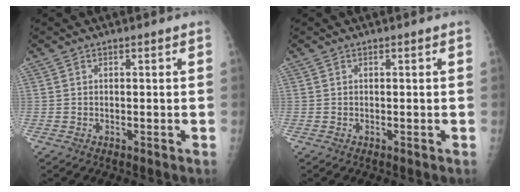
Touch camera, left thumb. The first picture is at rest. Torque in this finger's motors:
{"motor_torque": [0.00, 0.00, 0.00, 0.00, 0.00]}